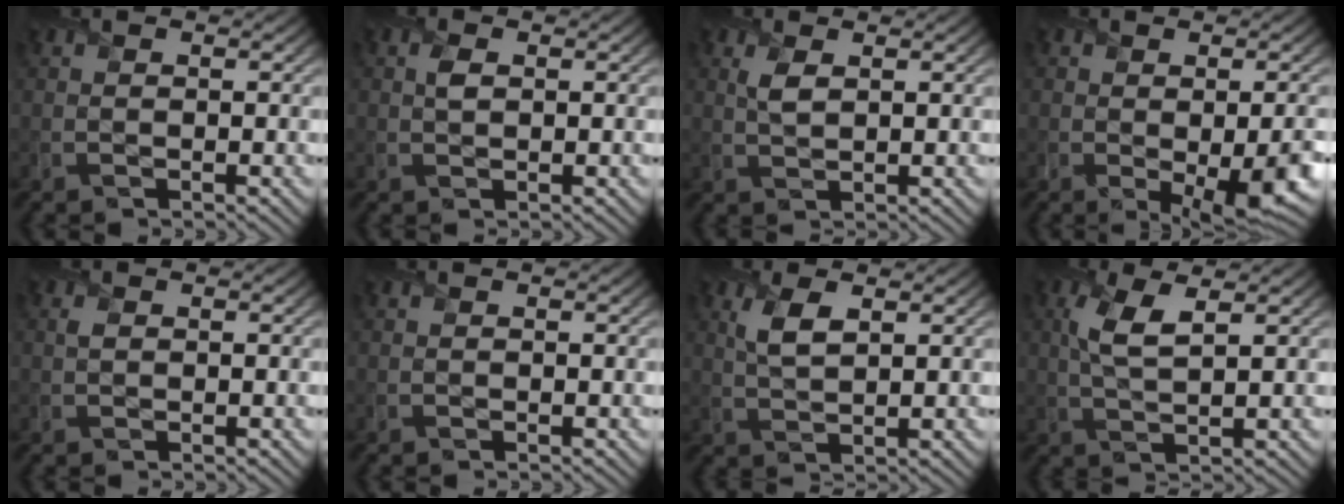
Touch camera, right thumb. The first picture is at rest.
{"total": 1.3, "force": [0.4, 0.8, 0.9], "torque": [-0.022, 0.002, 0.006]}
{"total": 2.4, "force": [1.0, 1.2, 1.8], "torque": [-0.047, 0.001, 0.018]}
{"total": 6.8, "force": [-1.8, 3.1, 5.8], "torque": [-0.086, -0.028, -0.014]}
{"total": 0.9, "force": [0.2, 0.7, 0.6], "torque": [-0.015, 0.003, 0.002]}
{"total": 0.0}
{"total": 3.8, "force": [1.6, 1.6, 3.0], "torque": [-0.073, 0.003, 0.033]}
{"total": 5.1, "force": [1.8, 1.7, 4.5], "torque": [-0.111, 0.005, 0.033]}